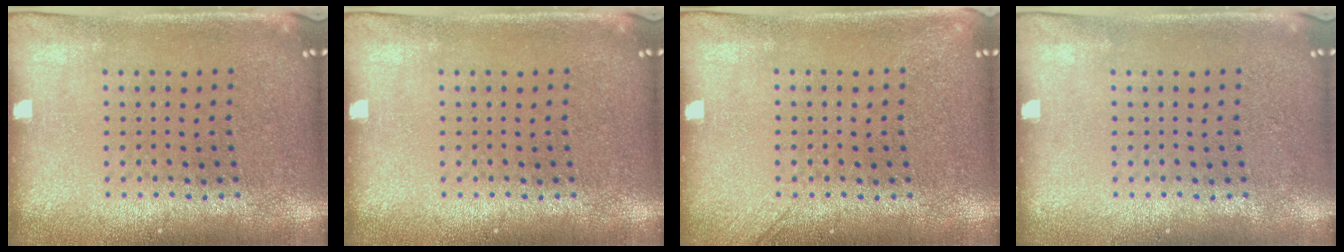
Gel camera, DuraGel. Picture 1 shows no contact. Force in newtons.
{"total": 0.0}
{"total": 1.2, "press": 1.2, "slide": 0.2}
{"total": 0.0}